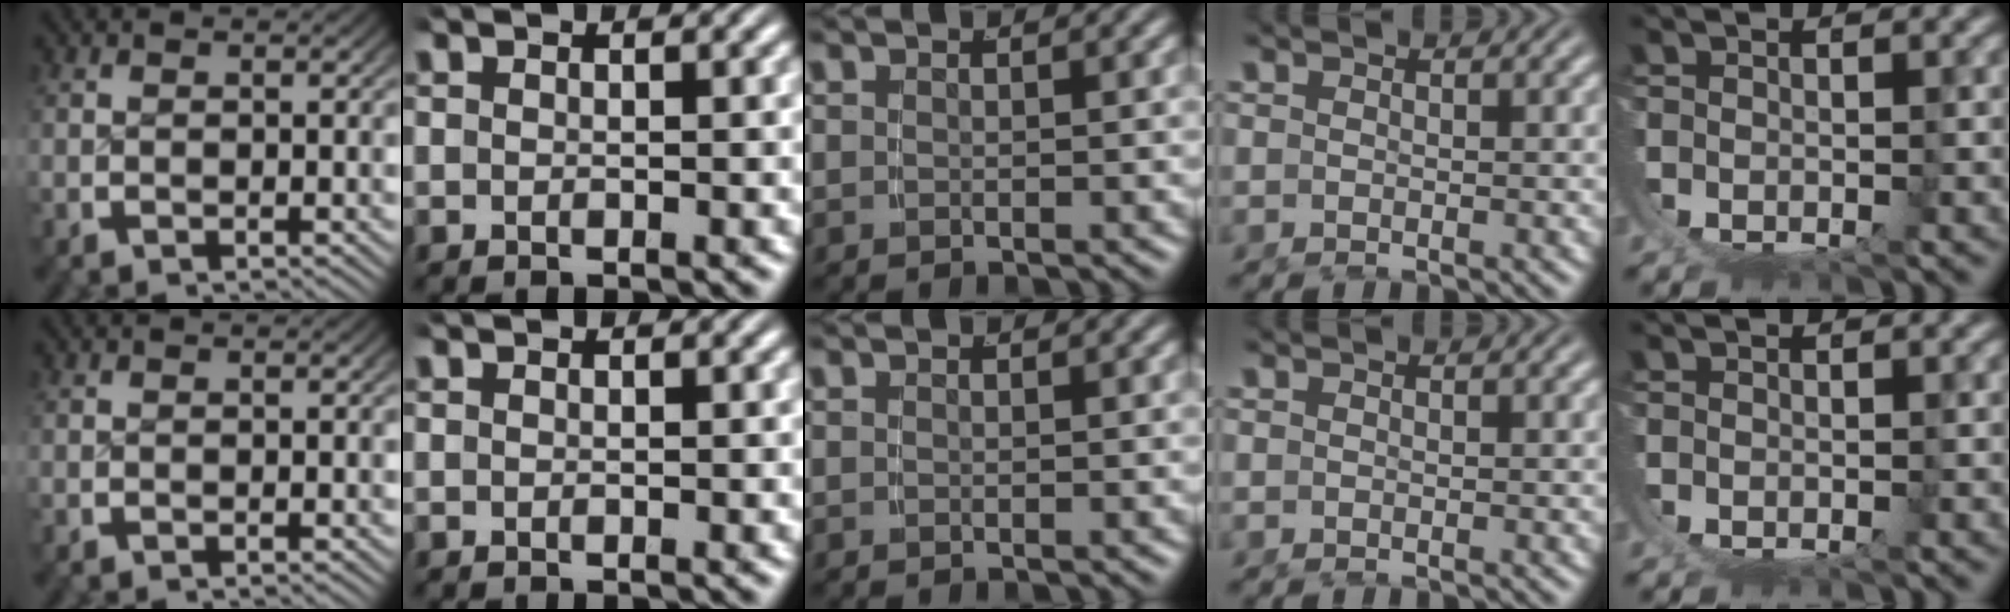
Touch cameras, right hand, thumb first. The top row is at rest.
{}